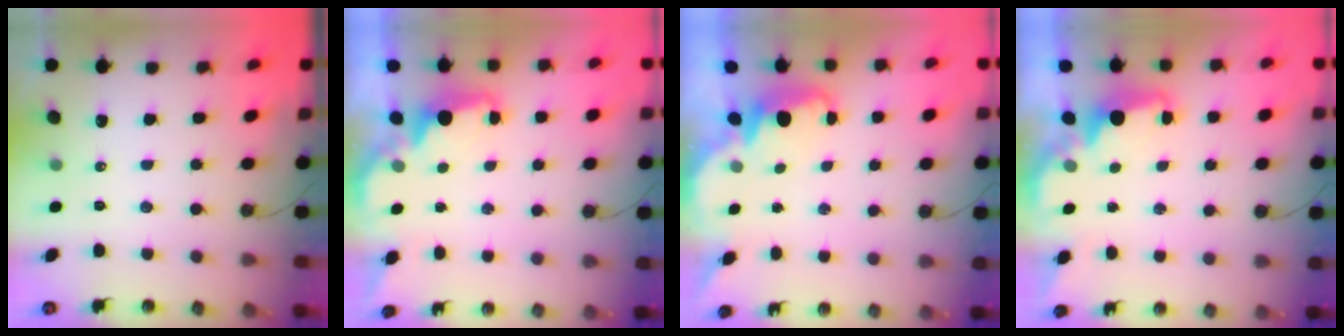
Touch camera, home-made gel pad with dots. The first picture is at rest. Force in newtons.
{"total": 2.4, "press": 2.2, "slide": 0.8}
{"total": 2.2, "press": 2.1, "slide": 0.7}
{"total": 2.2, "press": 2.1, "slide": 0.8}